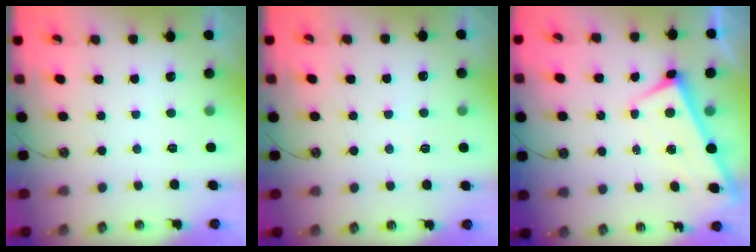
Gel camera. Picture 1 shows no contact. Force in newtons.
{"total": 2.4, "press": 2.4, "slide": 0.2}
{"total": 1.0, "press": 1.0, "slide": 0.0}